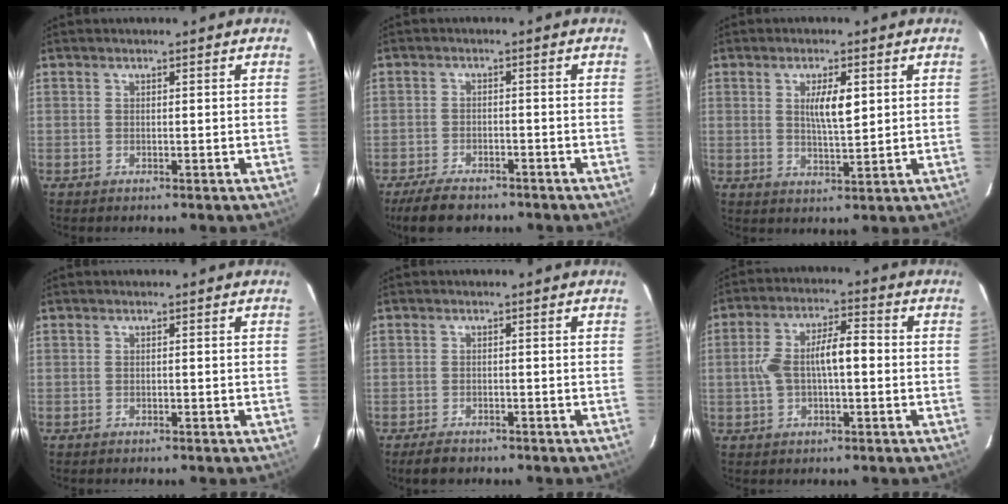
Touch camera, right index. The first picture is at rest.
{"total": 6.2, "force": [-5.0, 2.9, 2.4], "torque": [-0.048, -0.006, -0.081]}
{"total": 5.2, "force": [1.5, 1.1, 4.9], "torque": [-0.086, -0.002, 0.029]}
{"total": 0.0}
{"total": 2.5, "force": [-1.8, 1.5, 0.9], "torque": [-0.024, -0.003, -0.026]}
{"total": 8.5, "force": [-0.1, 2.9, 8.0], "torque": [-0.163, 0.027, 0.000]}